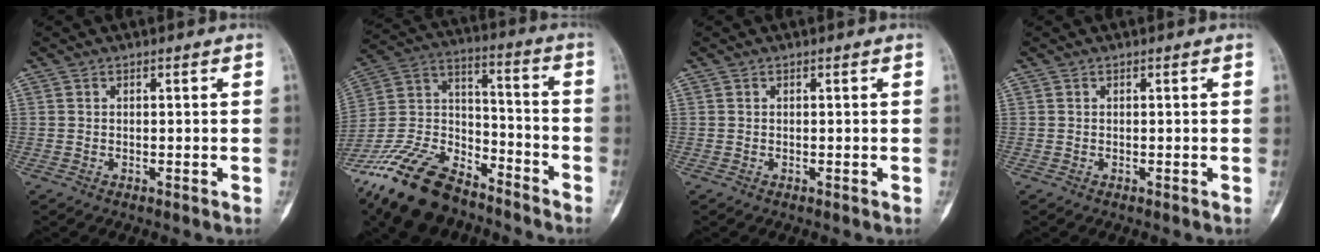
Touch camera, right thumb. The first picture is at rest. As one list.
[{"total": 21.4, "force": [-15.9, 9.9, 10.4], "torque": [-0.218, 0.069, -0.295]}, {"total": 0.0}, {"total": 0.0}]